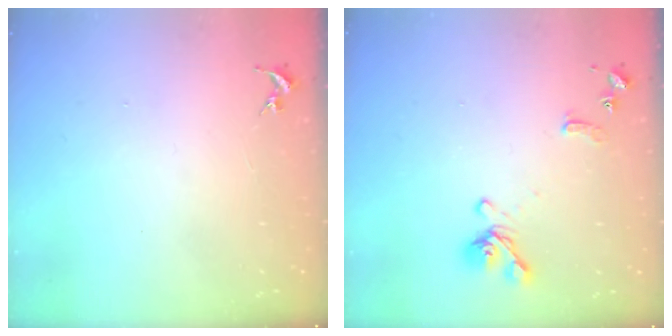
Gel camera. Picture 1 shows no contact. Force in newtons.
{"total": 11.1, "press": 11.0, "slide": 1.3}